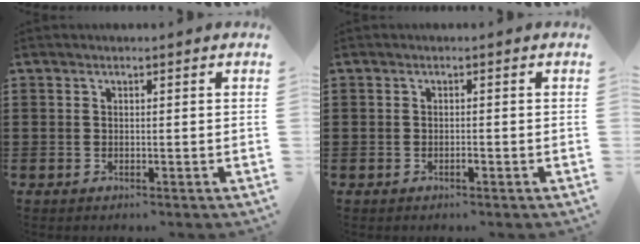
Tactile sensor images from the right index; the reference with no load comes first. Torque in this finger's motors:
{"motor_torque": [0.74, 0.66, 0.02, 0.00]}